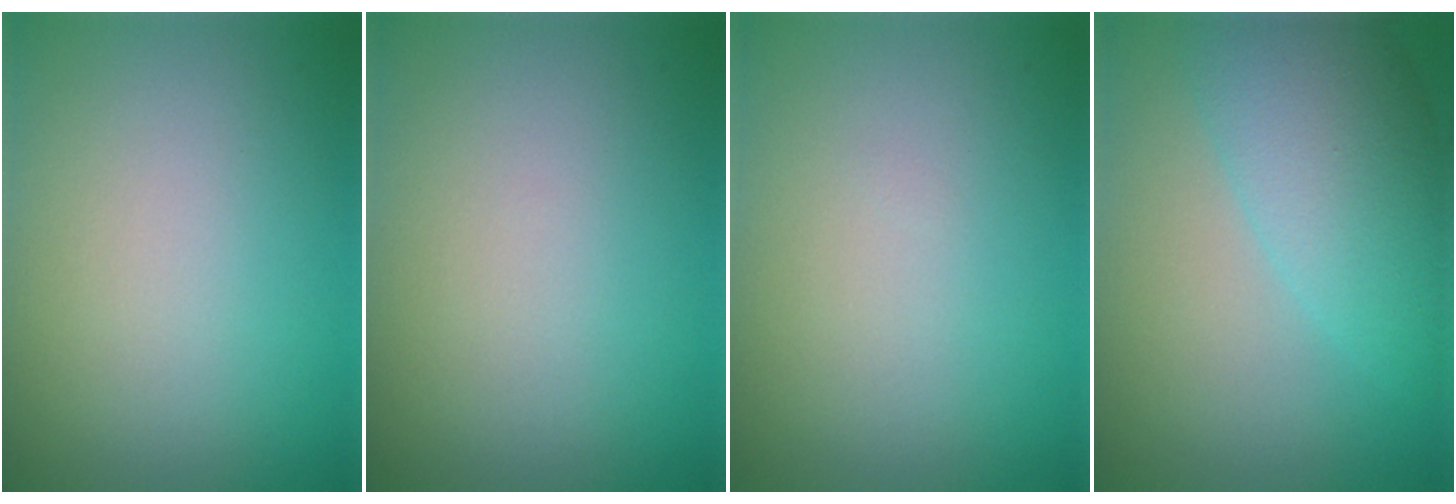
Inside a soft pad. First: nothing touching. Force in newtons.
{"total": 0.0}
{"total": 0.0}
{"total": 7.0, "press": 7.0, "slide": 0.3}